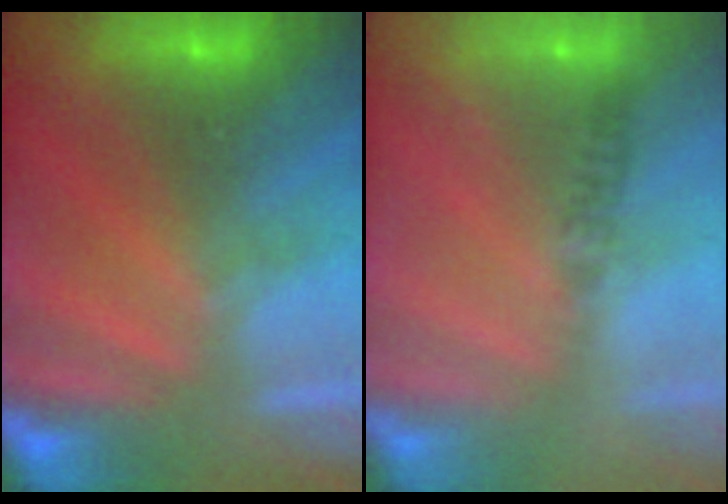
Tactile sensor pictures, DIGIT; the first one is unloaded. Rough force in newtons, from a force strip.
{"total": 2.4}